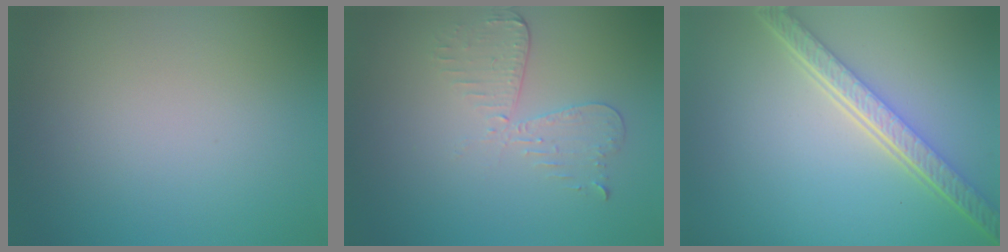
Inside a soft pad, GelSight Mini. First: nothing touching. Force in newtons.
{"total": 3.0, "press": 2.6, "slide": 1.5}
{"total": 5.5, "press": 4.1, "slide": 3.8}